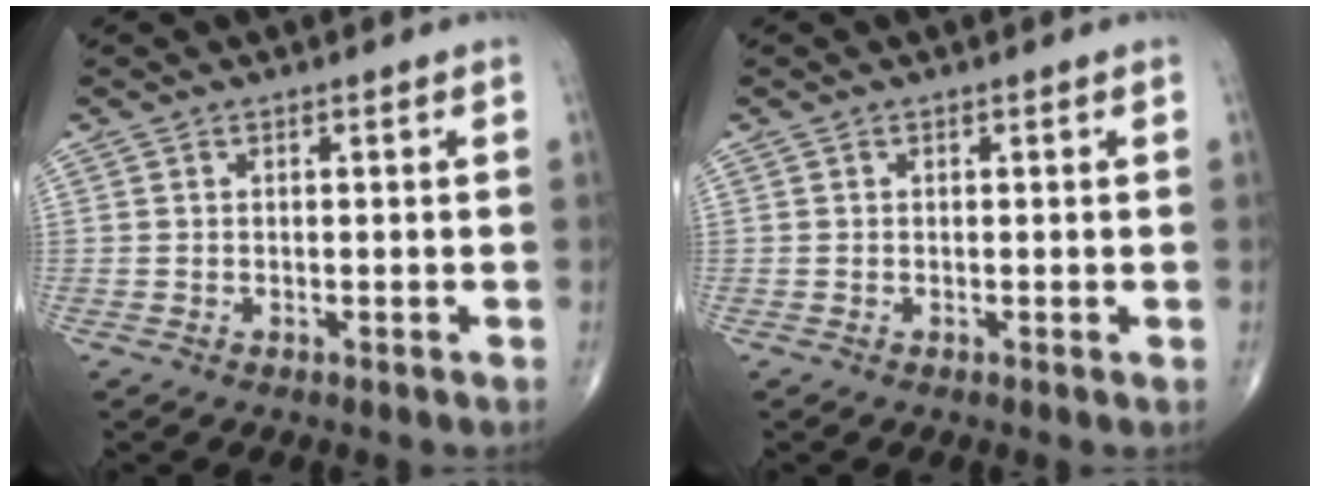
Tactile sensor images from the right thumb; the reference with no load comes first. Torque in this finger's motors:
{"motor_torque": [0.08, 0.00, -0.26, -0.21, -0.01]}